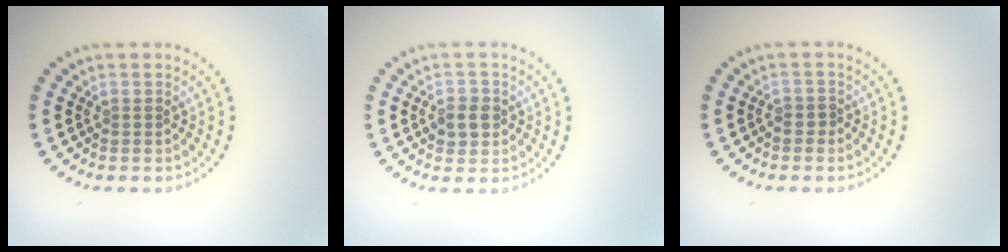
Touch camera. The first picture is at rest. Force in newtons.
{"total": 2.4, "press": 2.4, "slide": 0.4}
{"total": 0.8, "press": 0.4, "slide": 0.7}